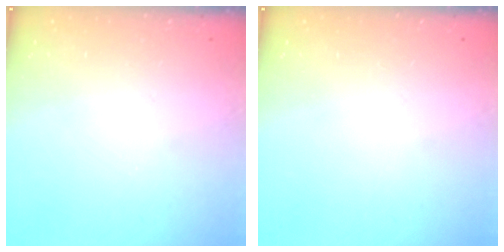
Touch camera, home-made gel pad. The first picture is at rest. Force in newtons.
{"total": 0.0}